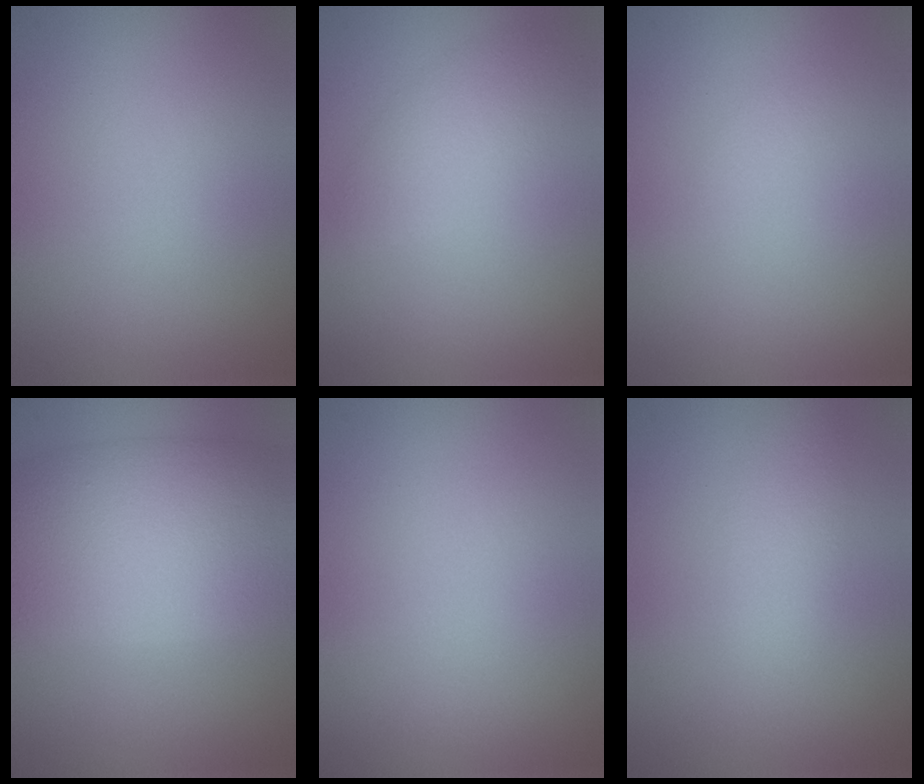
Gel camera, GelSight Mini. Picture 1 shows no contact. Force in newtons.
{"total": 2.7, "press": 2.7, "slide": 0.0}
{"total": 0.5, "press": 0.5, "slide": 0.0}
{"total": 10.6, "press": 10.6, "slide": 0.5}
{"total": 0.0}
{"total": 2.2, "press": 2.2, "slide": 0.1}